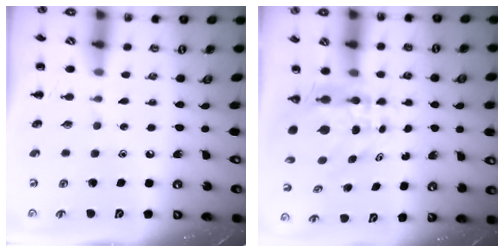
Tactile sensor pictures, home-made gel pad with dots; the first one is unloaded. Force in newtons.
{"total": 6.2, "press": 6.0, "slide": 1.7}